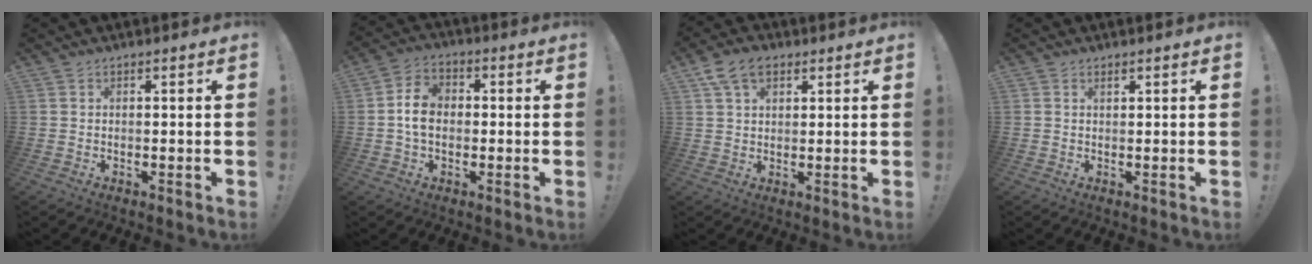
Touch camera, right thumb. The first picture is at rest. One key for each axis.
{"total": 8.4, "fx": -0.2, "fy": 6.3, "fz": 5.6, "tx": -0.090, "ty": 0.015, "tz": -0.004}
{"total": 8.4, "fx": 4.1, "fy": 5.2, "fz": 5.1, "tx": -0.081, "ty": -0.006, "tz": 0.080}
{"total": 0.8, "fx": 0.7, "fy": 0.2, "fz": 0.4, "tx": 0.000, "ty": -0.003, "tz": 0.011}